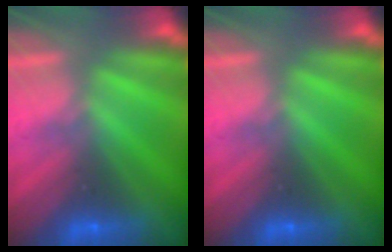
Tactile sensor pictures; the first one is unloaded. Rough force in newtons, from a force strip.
{"total": 0.0}